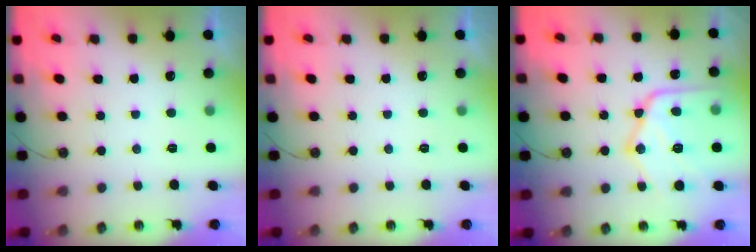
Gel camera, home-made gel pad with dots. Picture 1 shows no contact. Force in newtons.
{"total": 0.0}
{"total": 19.6, "press": 19.5, "slide": 2.0}